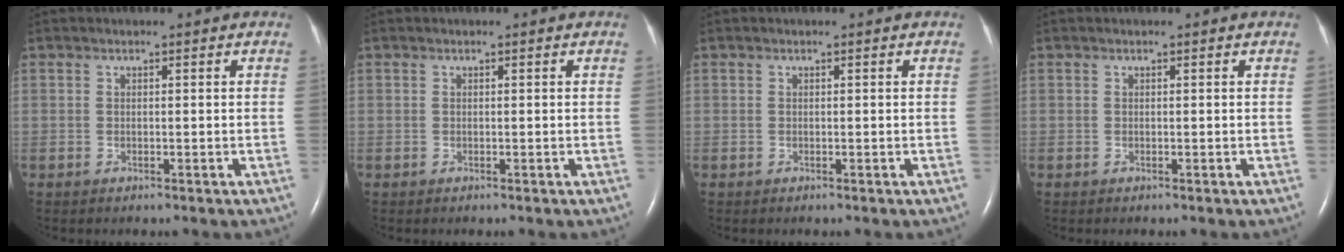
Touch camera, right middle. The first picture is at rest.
{"total": 0.0}
{"total": 0.0}
{"total": 0.0}